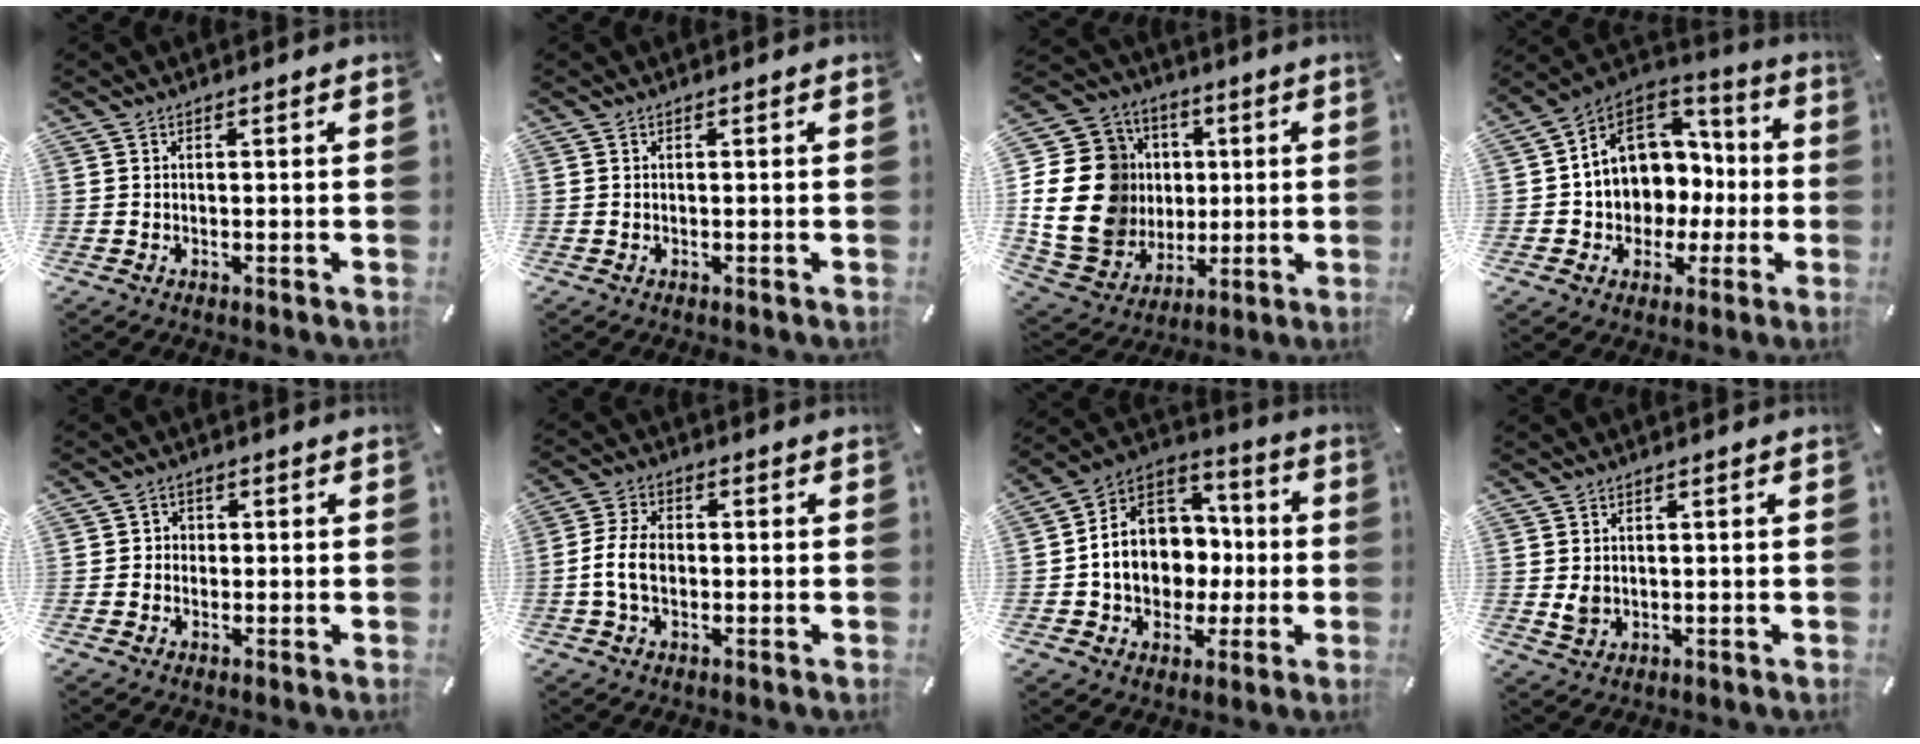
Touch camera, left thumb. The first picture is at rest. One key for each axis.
{"total": 0.0}
{"total": 22.1, "fx": 0.7, "fy": 19.3, "fz": 10.6, "tx": -0.226, "ty": -0.002, "tz": 0.047}
{"total": 10.9, "fx": 1.4, "fy": 10.2, "fz": 3.3, "tx": -0.065, "ty": -0.024, "tz": 0.037}
{"total": 2.9, "fx": -0.7, "fy": 2.7, "fz": 0.6, "tx": -0.013, "ty": 0.010, "tz": -0.016}
{"total": 7.6, "fx": -1.1, "fy": 5.3, "fz": 5.4, "tx": -0.119, "ty": 0.009, "tz": -0.022}
{"total": 13.0, "fx": -1.4, "fy": 11.7, "fz": 5.5, "tx": -0.118, "ty": -0.003, "tz": -0.018}
{"total": 3.0, "fx": 0.2, "fy": 2.7, "fz": 1.4, "tx": -0.019, "ty": 0.001, "tz": 0.004}